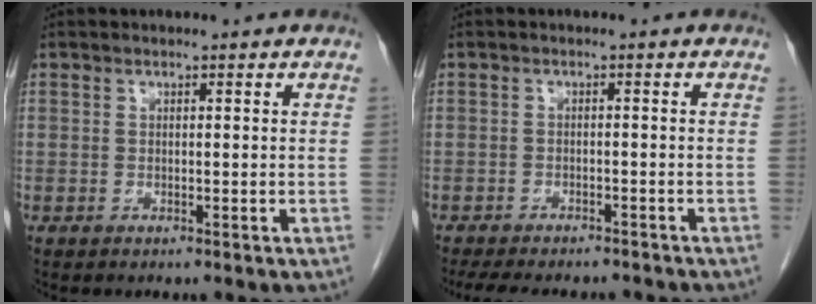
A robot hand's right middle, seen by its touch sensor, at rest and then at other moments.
{"total": 11.6, "force": [-10.1, 3.4, 4.5], "torque": [-0.083, -0.006, -0.133]}